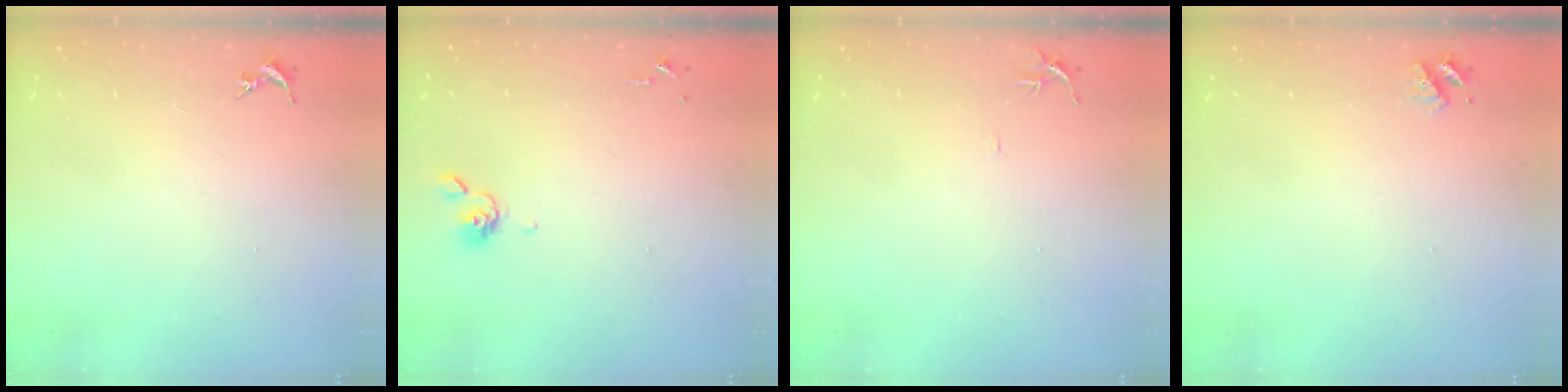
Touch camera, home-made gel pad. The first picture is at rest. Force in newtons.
{"total": 5.6, "press": 5.5, "slide": 1.4}
{"total": 4.7, "press": 4.7, "slide": 0.5}
{"total": 4.7, "press": 4.7, "slide": 0.7}